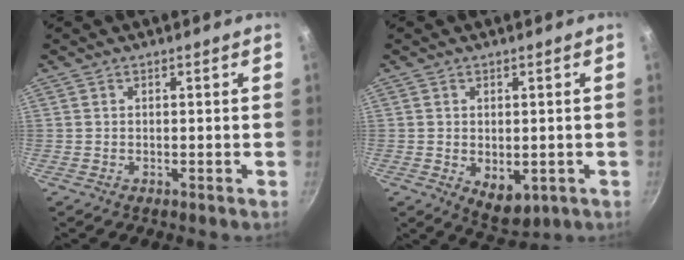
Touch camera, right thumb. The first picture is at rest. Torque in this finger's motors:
{"motor_torque": [-0.37, 0.55, -0.03, 0.07, 0.11]}